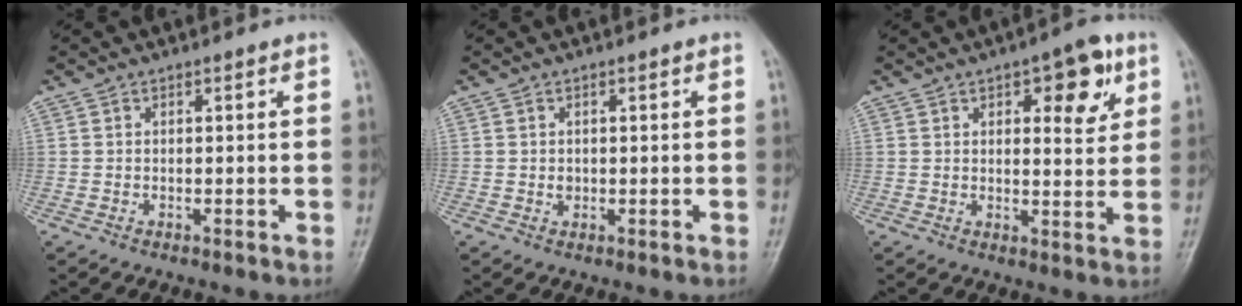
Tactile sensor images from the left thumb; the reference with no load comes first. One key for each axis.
{"total": 1.1, "fx": 0.0, "fy": 1.0, "fz": 0.5, "tx": -0.005, "ty": 0.001, "tz": 0.003}
{"total": 9.2, "fx": 4.1, "fy": 3.9, "fz": 7.2, "tx": -0.063, "ty": -0.014, "tz": 0.049}